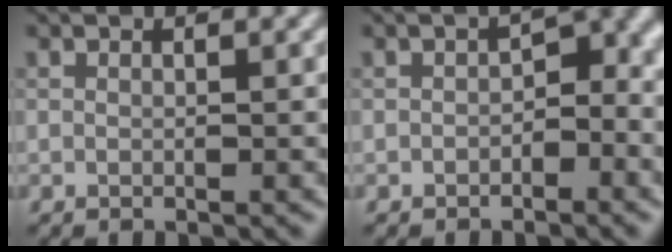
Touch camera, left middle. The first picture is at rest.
{"total": 3.0, "force": [-0.8, 1.8, 2.3], "torque": [-0.024, 0.006, -0.017]}